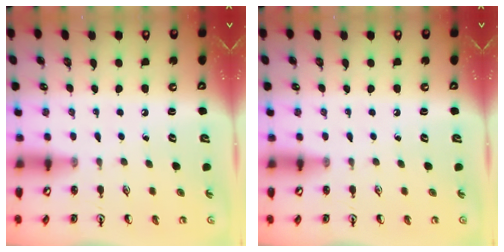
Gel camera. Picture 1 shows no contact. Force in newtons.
{"total": 0.0}